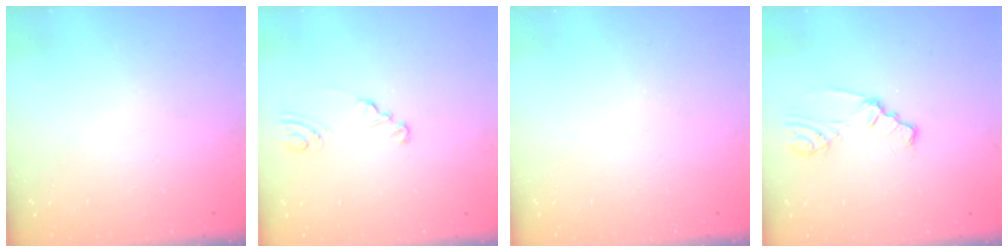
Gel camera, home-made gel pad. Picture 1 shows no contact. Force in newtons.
{"total": 2.1, "press": 2.1, "slide": 0.2}
{"total": 0.0}
{"total": 2.4, "press": 2.4, "slide": 0.2}